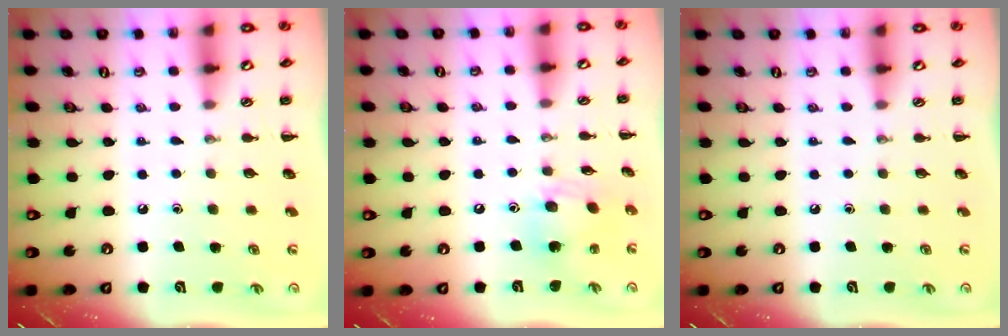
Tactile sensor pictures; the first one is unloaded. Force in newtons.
{"total": 9.8, "press": 9.7, "slide": 1.1}
{"total": 0.0}